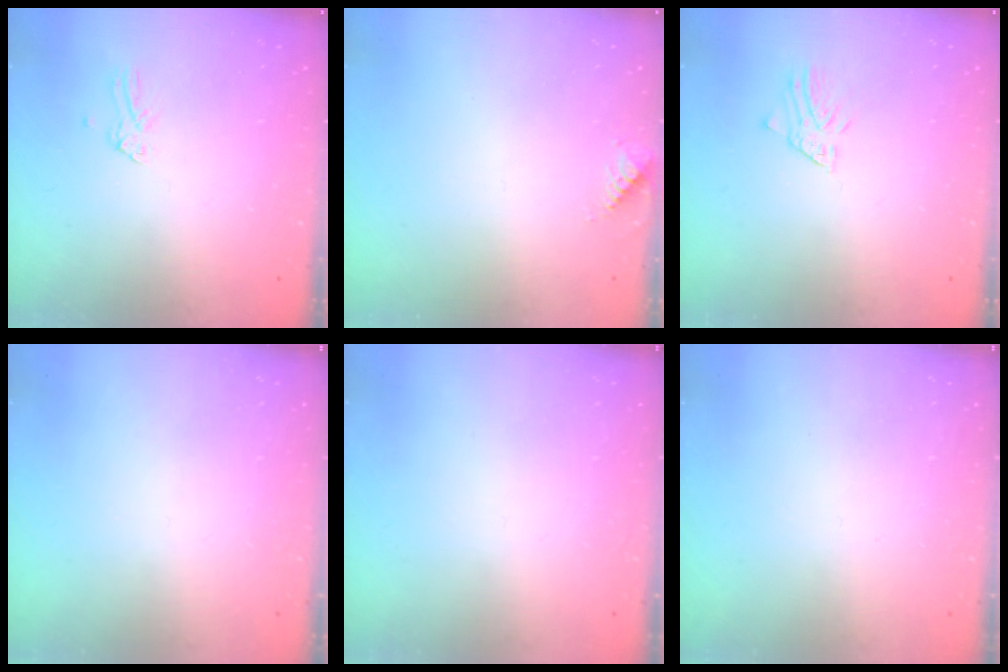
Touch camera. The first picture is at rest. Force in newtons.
{"total": 4.7, "press": 4.5, "slide": 1.3}
{"total": 1.5, "press": 1.5, "slide": 0.1}
{"total": 0.0}
{"total": 0.0}
{"total": 0.0}